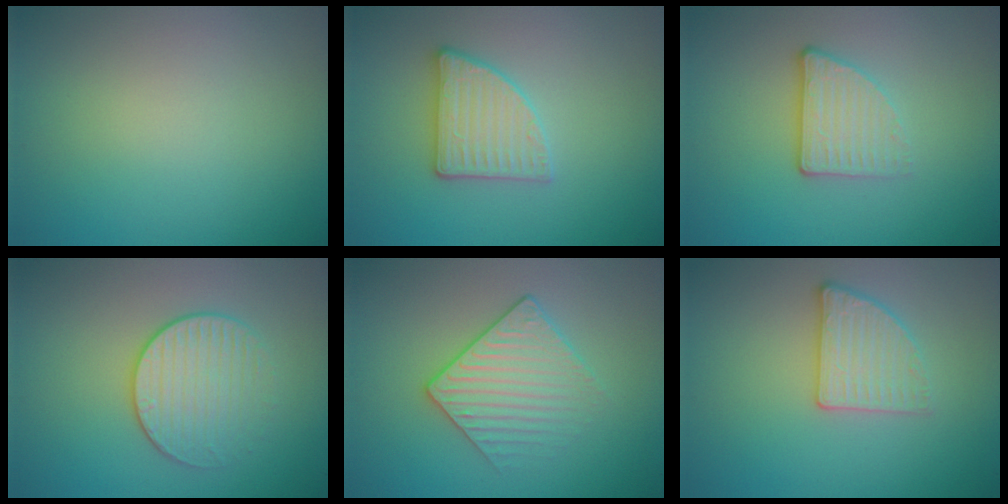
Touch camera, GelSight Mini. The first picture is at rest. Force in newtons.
{"total": 2.9, "press": 2.8, "slide": 0.5}
{"total": 3.4, "press": 2.4, "slide": 2.4}
{"total": 3.3, "press": 2.9, "slide": 1.5}
{"total": 3.0, "press": 2.8, "slide": 1.2}
{"total": 2.7, "press": 2.6, "slide": 0.8}